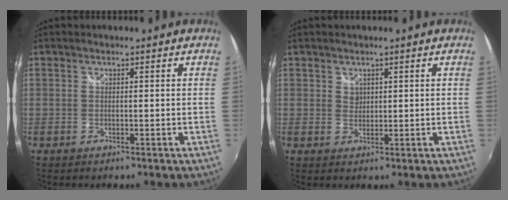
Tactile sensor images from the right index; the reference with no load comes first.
{"total": 1.6, "force": [1.0, 1.2, 0.3], "torque": [0.001, 0.003, 0.017]}